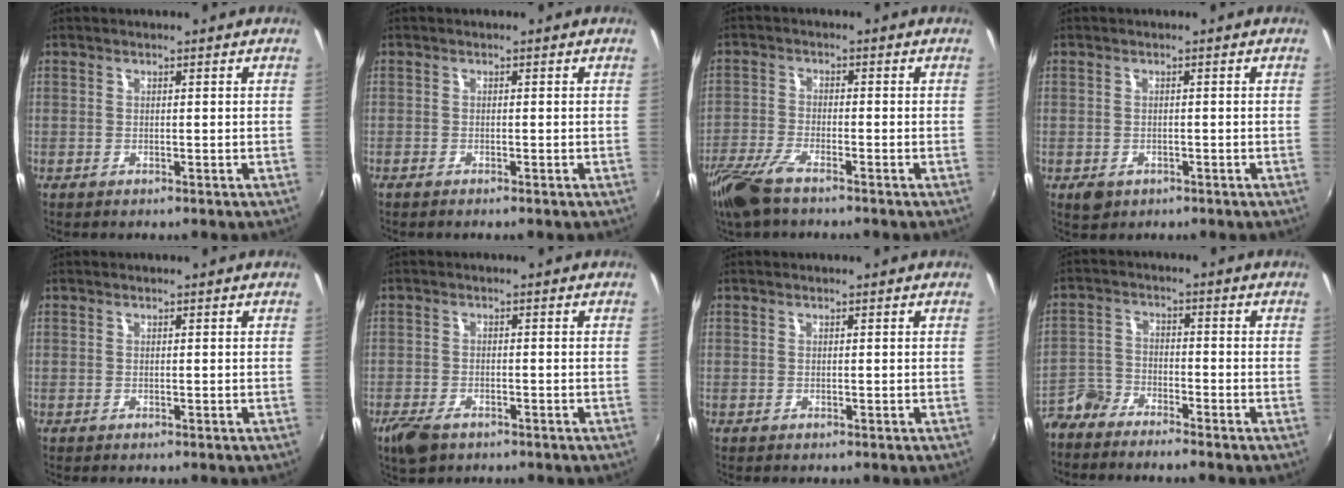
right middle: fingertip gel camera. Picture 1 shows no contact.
{"total": 0.8, "force": [-0.7, 0.0, 0.3], "torque": [-0.007, -0.003, -0.016]}
{"total": 8.0, "force": [-5.9, 1.9, 5.1], "torque": [-0.127, -0.022, -0.122]}
{"total": 2.8, "force": [-1.4, 2.1, 1.4], "torque": [-0.027, -0.006, -0.018]}
{"total": 0.0}
{"total": 6.2, "force": [-4.3, 2.3, 3.8], "torque": [-0.101, -0.020, -0.084]}
{"total": 0.0}
{"total": 5.1, "force": [-4.7, 1.3, 1.2], "torque": [-0.038, 0.003, -0.099]}